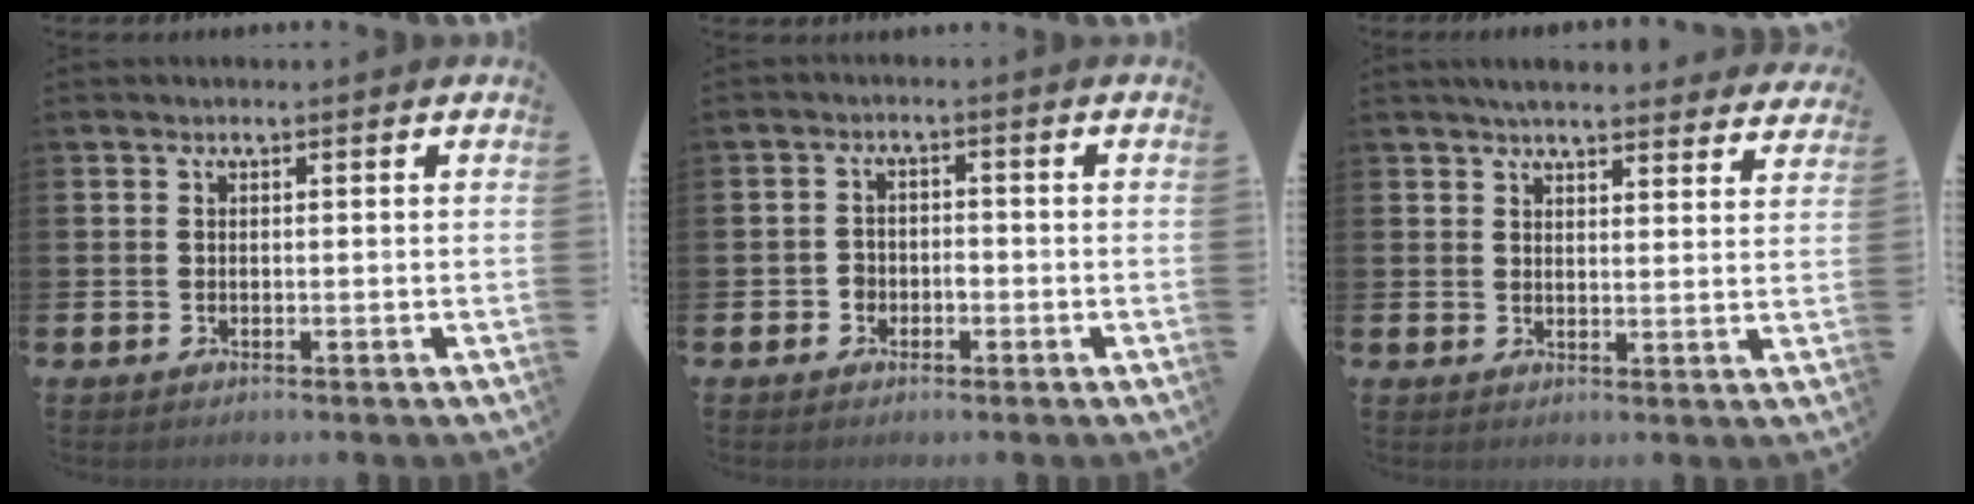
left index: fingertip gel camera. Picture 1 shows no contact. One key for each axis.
{"total": 2.0, "fx": -1.1, "fy": 1.6, "fz": 0.5, "tx": -0.012, "ty": 0.004, "tz": -0.027}
{"total": 4.6, "fx": 4.5, "fy": 0.6, "fz": 1.1, "tx": -0.023, "ty": -0.020, "tz": 0.080}